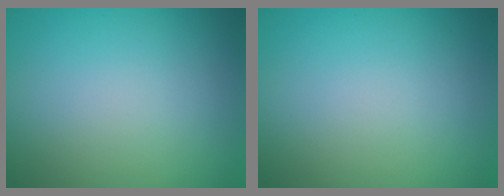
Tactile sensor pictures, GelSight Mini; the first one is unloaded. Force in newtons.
{"total": 0.0}